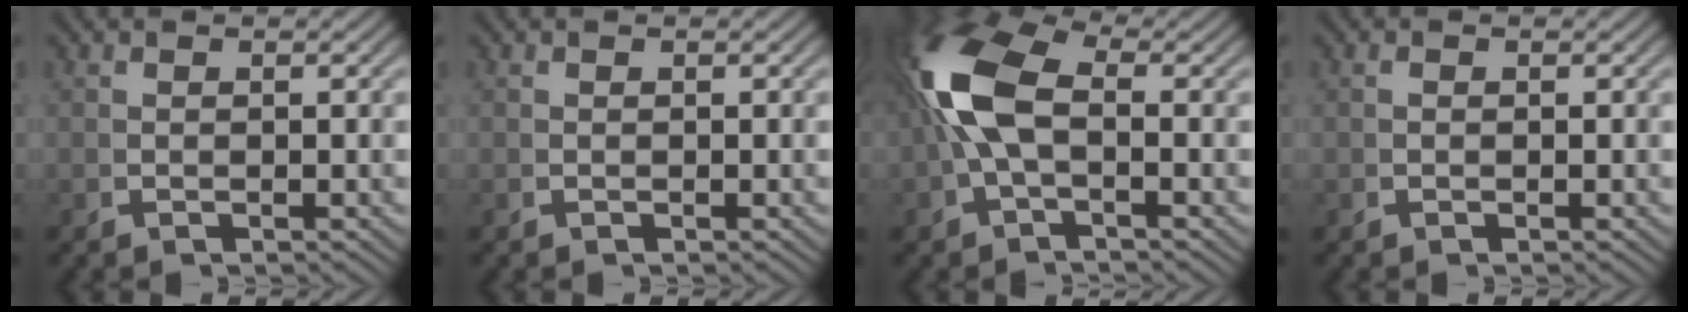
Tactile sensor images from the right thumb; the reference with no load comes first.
{"total": 0.0}
{"total": 6.9, "force": [0.3, 3.8, 5.7], "torque": [-0.125, 0.004, 0.007]}
{"total": 0.0}